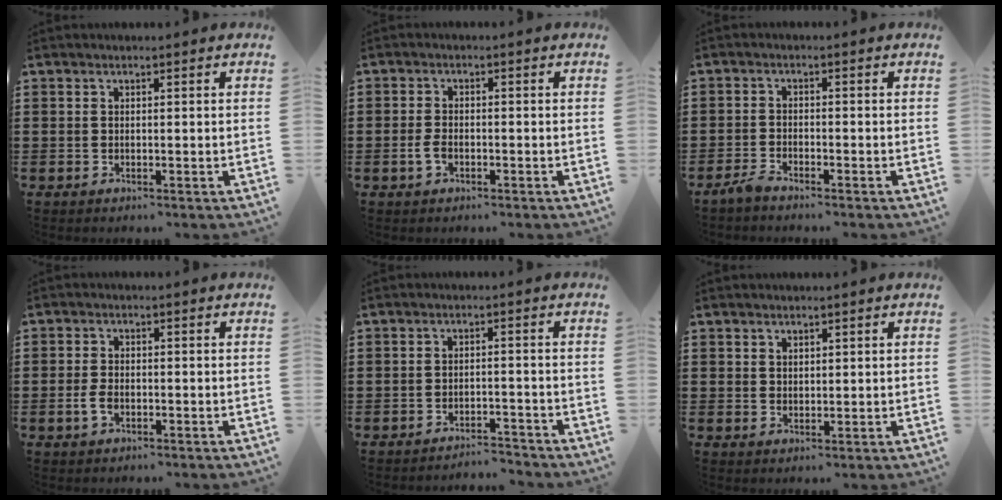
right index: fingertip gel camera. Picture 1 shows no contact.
{"total": 2.4, "force": [-0.9, 1.3, 1.8], "torque": [-0.043, -0.002, -0.020]}
{"total": 2.0, "force": [-1.9, 0.2, 0.7], "torque": [-0.020, 0.001, -0.039]}
{"total": 2.6, "force": [-0.9, 1.4, 1.9], "torque": [-0.052, -0.004, -0.021]}
{"total": 2.9, "force": [-2.9, 0.0, 0.2], "torque": [-0.010, 0.001, -0.061]}
{"total": 1.6, "force": [1.3, 0.9, 0.2], "torque": [-0.005, 0.003, 0.026]}